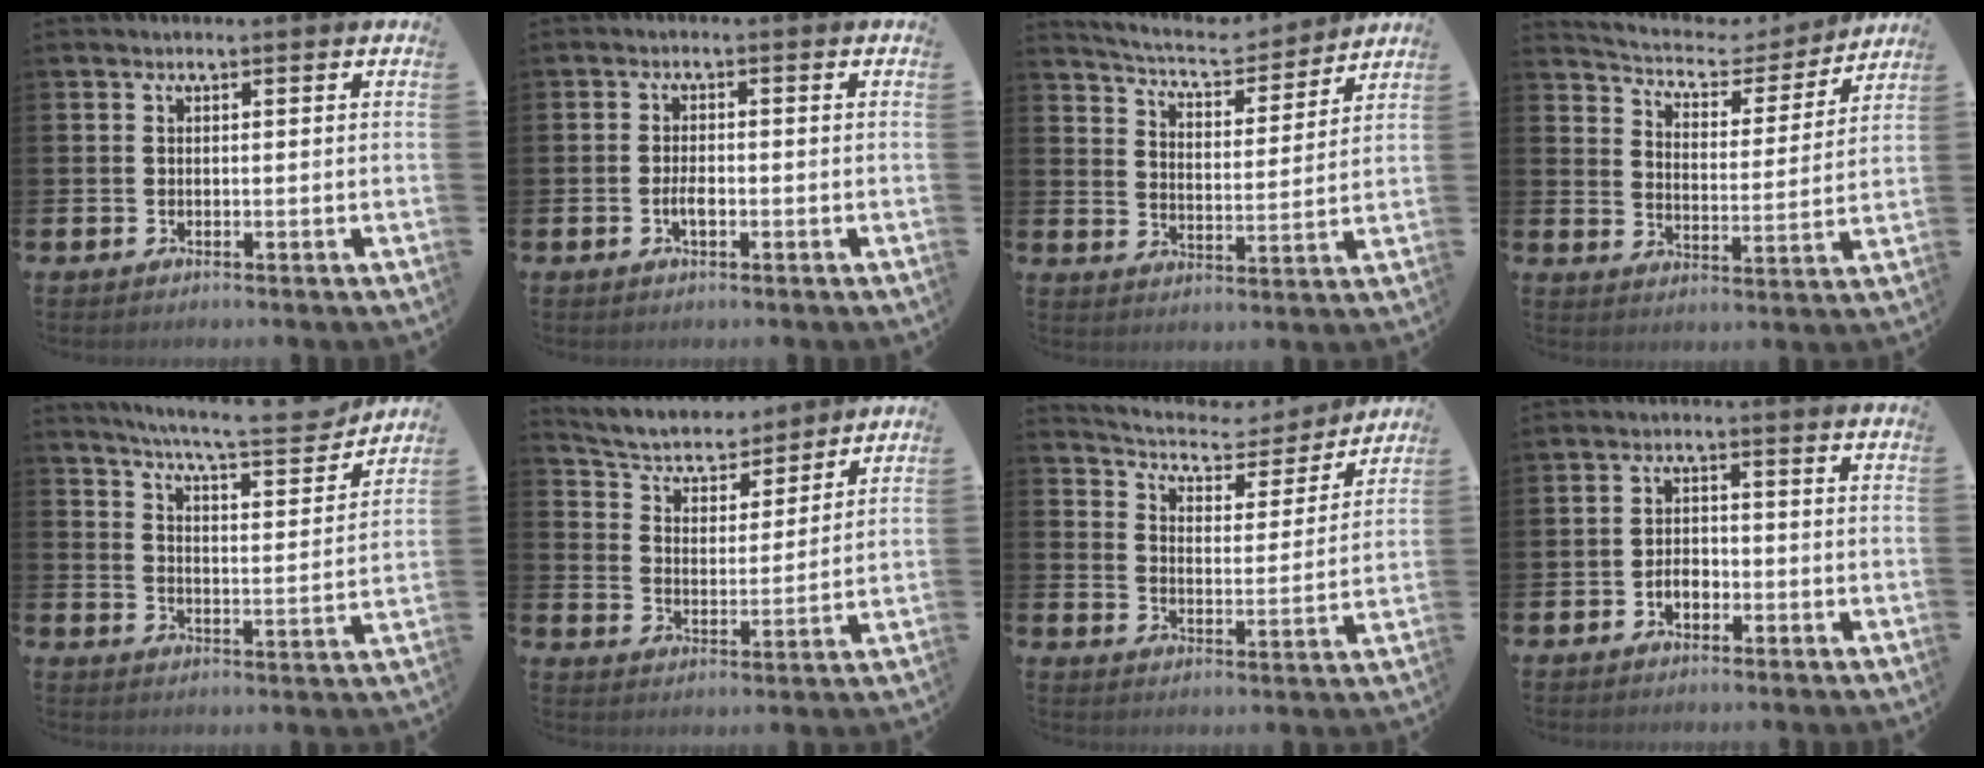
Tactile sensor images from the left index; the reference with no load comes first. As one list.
[{"total": 2.2, "force": [-0.6, 0.9, 1.8], "torque": [-0.028, -0.001, -0.014]}, {"total": 6.7, "force": [6.4, 1.2, 1.5], "torque": [-0.043, -0.052, 0.107]}, {"total": 5.6, "force": [4.9, 2.1, 1.5], "torque": [-0.049, -0.039, 0.077]}, {"total": 8.2, "force": [7.6, 0.4, 3.0], "torque": [-0.068, -0.057, 0.127]}, {"total": 5.4, "force": [4.9, 1.9, 0.9], "torque": [-0.048, -0.041, 0.079]}, {"total": 5.5, "force": [5.0, 1.9, 1.2], "torque": [-0.044, -0.043, 0.079]}, {"total": 2.5, "force": [-1.1, 1.6, 1.5], "torque": [-0.023, 0.003, -0.025]}]